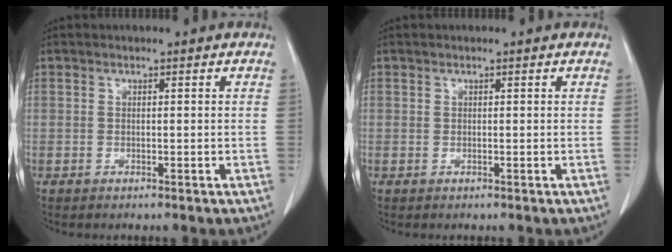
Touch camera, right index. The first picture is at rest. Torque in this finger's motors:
{"motor_torque": [0.11, -0.13, 0.00, 0.01]}